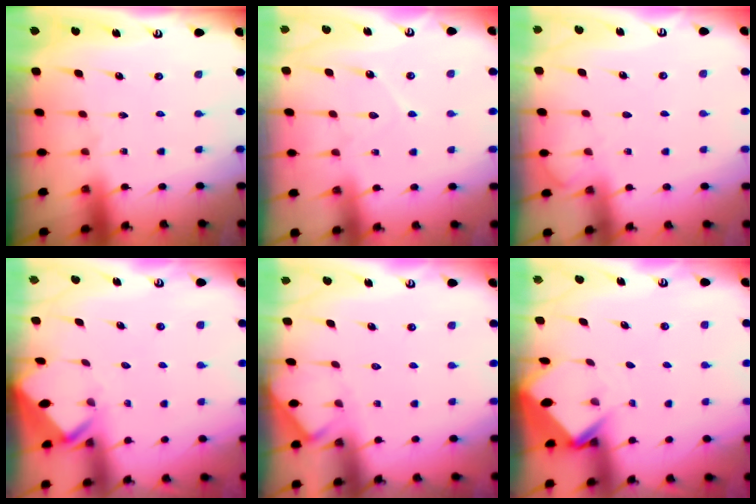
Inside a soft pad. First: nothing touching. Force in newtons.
{"total": 5.3, "press": 5.2, "slide": 0.6}
{"total": 2.3, "press": 2.3, "slide": 0.3}
{"total": 3.5, "press": 3.5, "slide": 0.3}
{"total": 4.3, "press": 4.2, "slide": 0.5}
{"total": 3.5, "press": 3.5, "slide": 0.3}